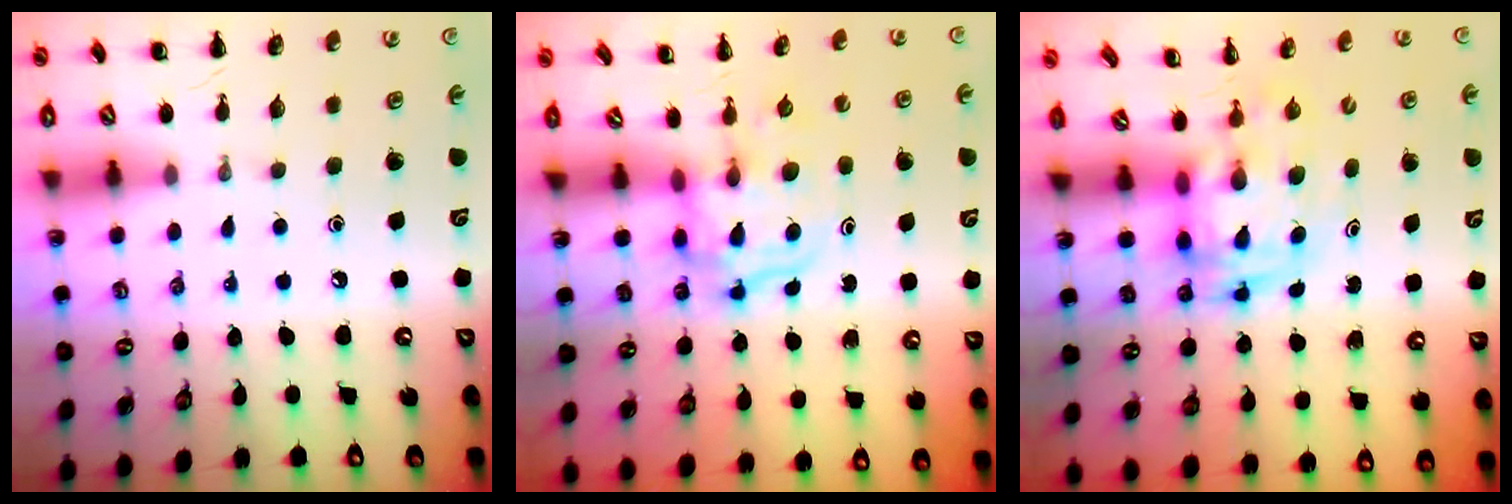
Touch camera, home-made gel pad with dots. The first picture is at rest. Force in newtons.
{"total": 3.1, "press": 3.1, "slide": 0.4}
{"total": 3.0, "press": 3.0, "slide": 0.6}